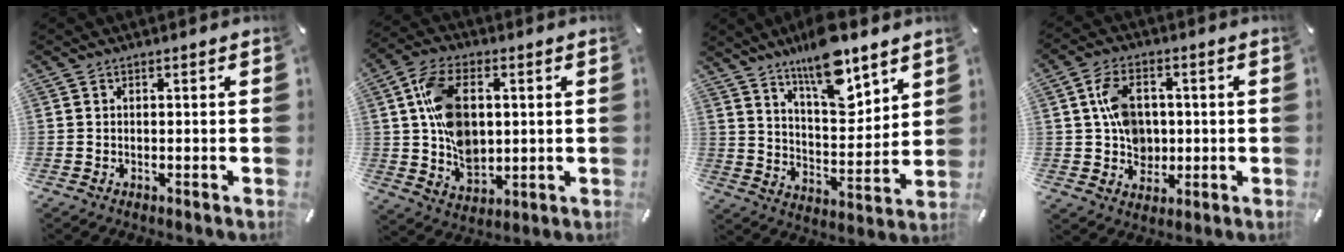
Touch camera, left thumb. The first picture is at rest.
{"total": 13.5, "force": [2.1, 9.2, 9.6], "torque": [-0.186, 0.007, 0.041]}
{"total": 14.3, "force": [11.0, 5.2, 7.6], "torque": [-0.124, -0.070, 0.191]}
{"total": 9.6, "force": [0.9, 7.8, 5.6], "torque": [-0.097, 0.012, 0.020]}